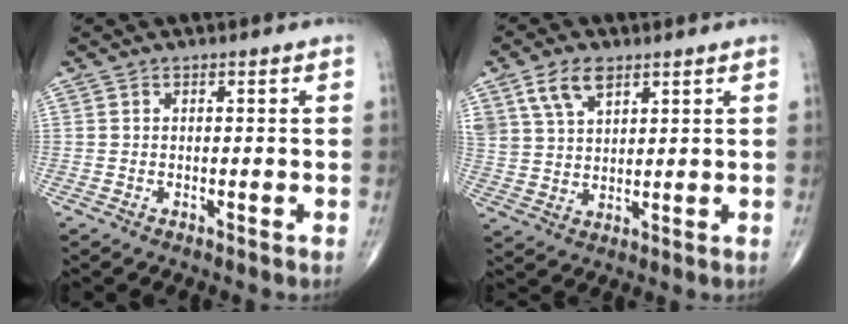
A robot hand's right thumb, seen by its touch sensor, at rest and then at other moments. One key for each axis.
{"total": 7.7, "fx": 4.5, "fy": 4.3, "fz": 4.7, "tx": -0.081, "ty": -0.013, "tz": 0.090}